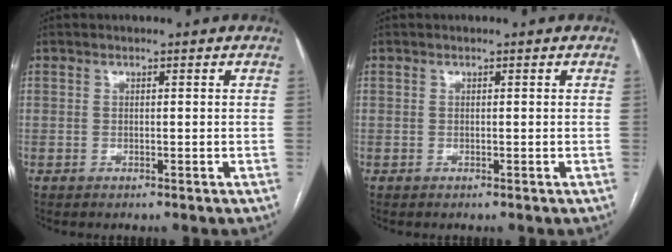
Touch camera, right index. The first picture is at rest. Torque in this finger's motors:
{"motor_torque": [0.00, 0.00, 0.00, 0.00]}